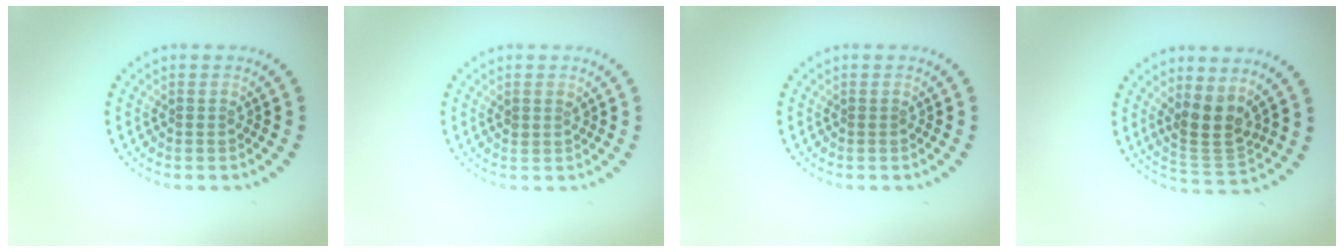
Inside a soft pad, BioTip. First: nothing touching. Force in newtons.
{"total": 0.9, "press": 0.8, "slide": 0.5}
{"total": 0.0}
{"total": 3.8, "press": 3.3, "slide": 1.8}